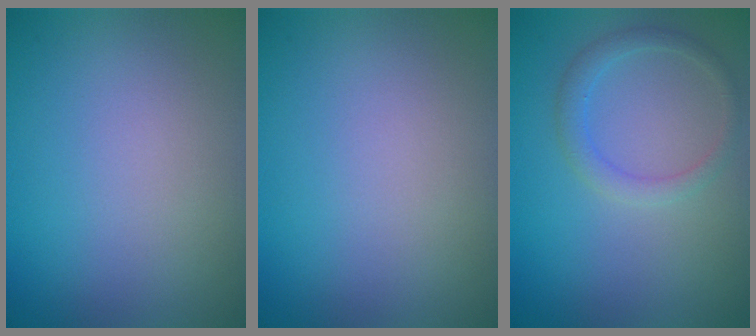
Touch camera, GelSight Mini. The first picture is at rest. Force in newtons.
{"total": 0.0}
{"total": 1.9, "press": 1.9, "slide": 0.1}